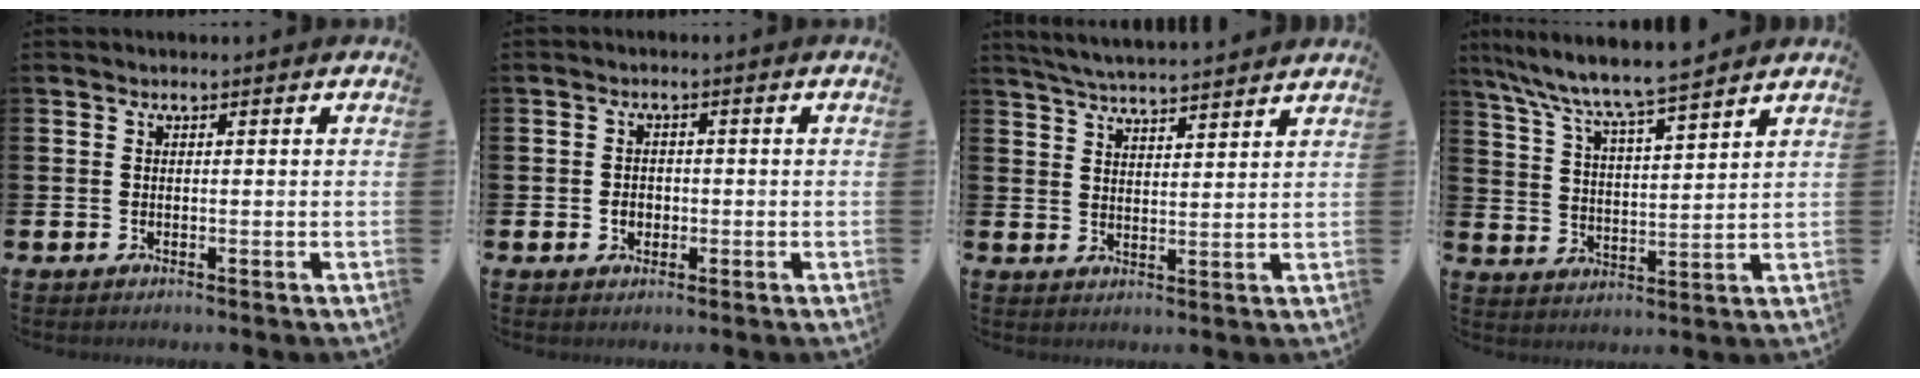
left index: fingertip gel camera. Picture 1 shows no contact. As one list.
[{"total": 1.9, "force": [-0.4, 1.6, 0.9], "torque": [-0.009, 0.002, -0.013]}, {"total": 5.0, "force": [4.9, -0.2, 0.7], "torque": [-0.035, -0.027, 0.089]}, {"total": 8.1, "force": [7.6, 0.4, 2.8], "torque": [-0.083, -0.047, 0.132]}]